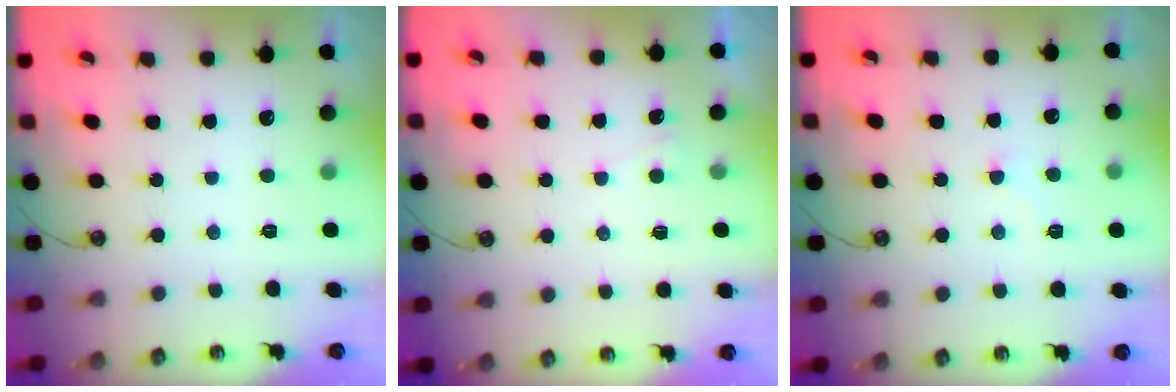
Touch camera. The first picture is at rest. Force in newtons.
{"total": 3.5, "press": 3.5, "slide": 0.2}
{"total": 4.2, "press": 4.2, "slide": 0.2}